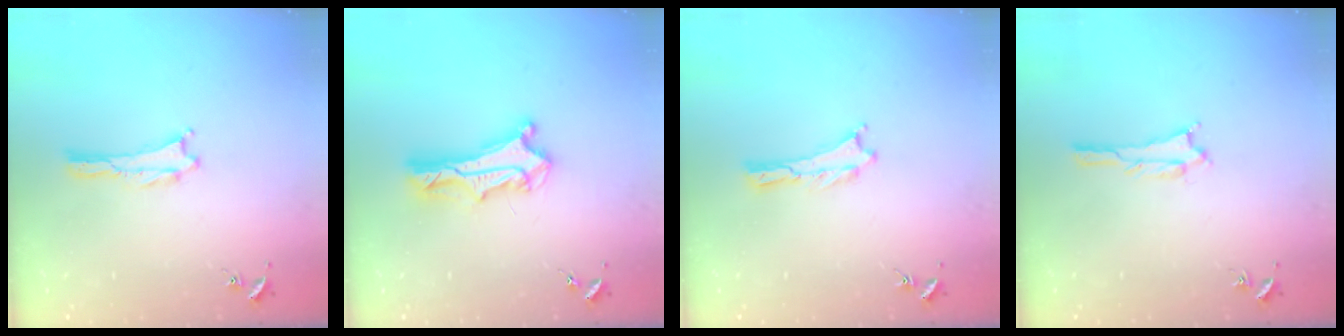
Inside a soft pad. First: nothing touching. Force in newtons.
{"total": 6.6, "press": 6.6, "slide": 0.5}
{"total": 0.0}
{"total": 1.1, "press": 1.1, "slide": 0.1}